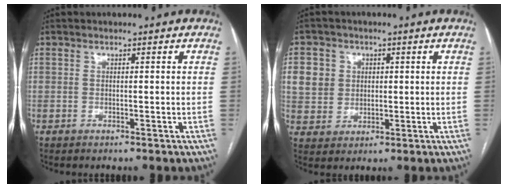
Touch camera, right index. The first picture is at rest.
{"total": 6.7, "force": [1.7, 6.3, 1.8], "torque": [-0.036, 0.019, 0.040]}